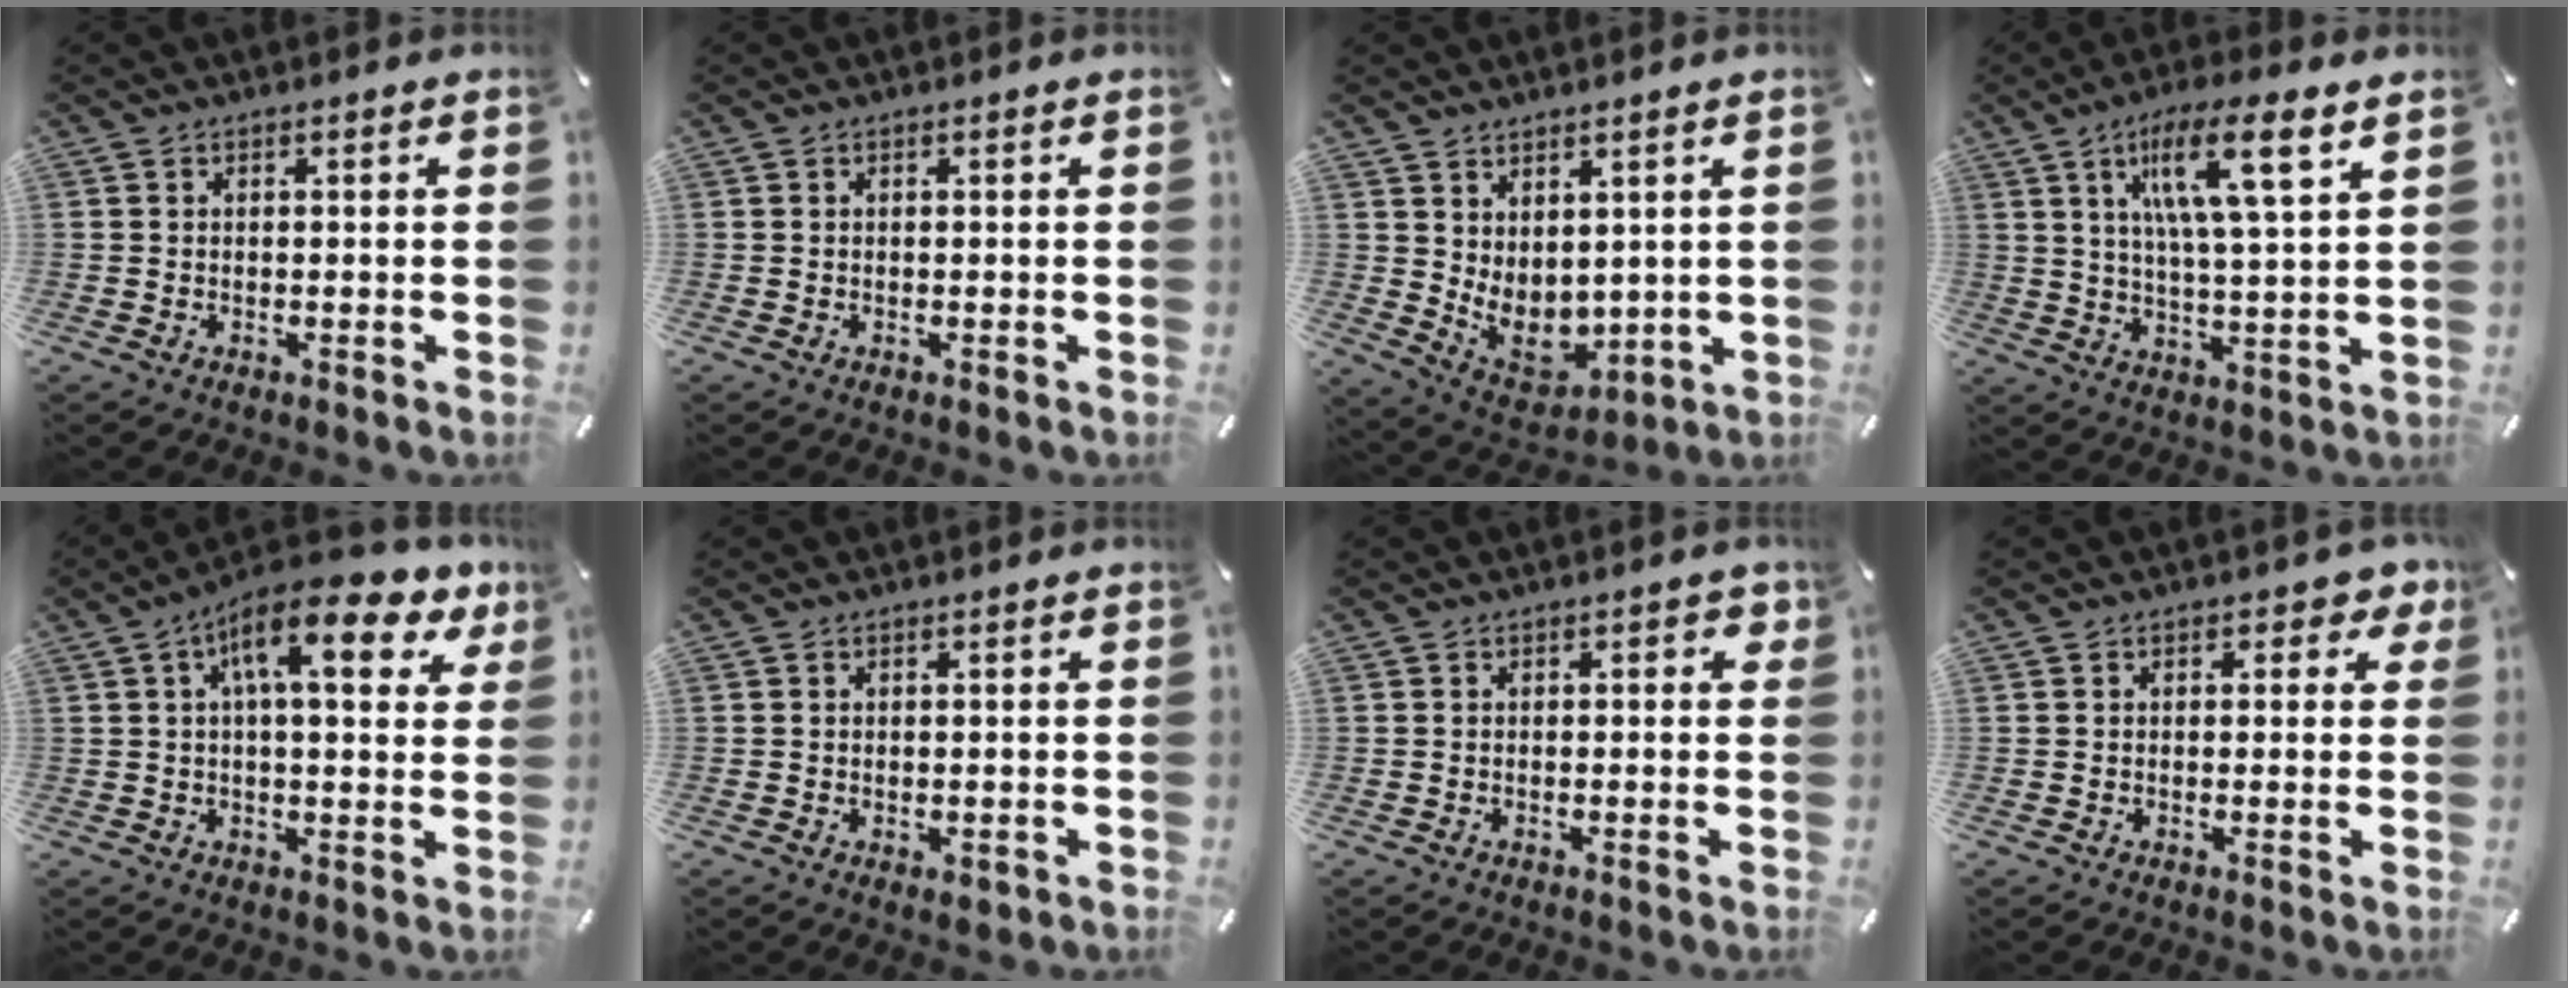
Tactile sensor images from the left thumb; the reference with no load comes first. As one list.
[{"total": 0.0}, {"total": 6.9, "force": [2.0, 5.8, 3.3], "torque": [-0.066, -0.031, 0.043]}, {"total": 13.9, "force": [7.3, 2.6, 11.5], "torque": [-0.197, -0.019, 0.113]}, {"total": 14.4, "force": [6.3, 5.4, 11.8], "torque": [-0.177, -0.015, 0.098]}, {"total": 1.2, "force": [-0.1, 0.8, 0.9], "torque": [-0.015, 0.003, -0.002]}, {"total": 1.6, "force": [0.1, 1.0, 1.3], "torque": [-0.017, 0.004, -0.001]}, {"total": 3.1, "force": [1.2, 1.9, 2.2], "torque": [-0.022, 0.001, 0.014]}]